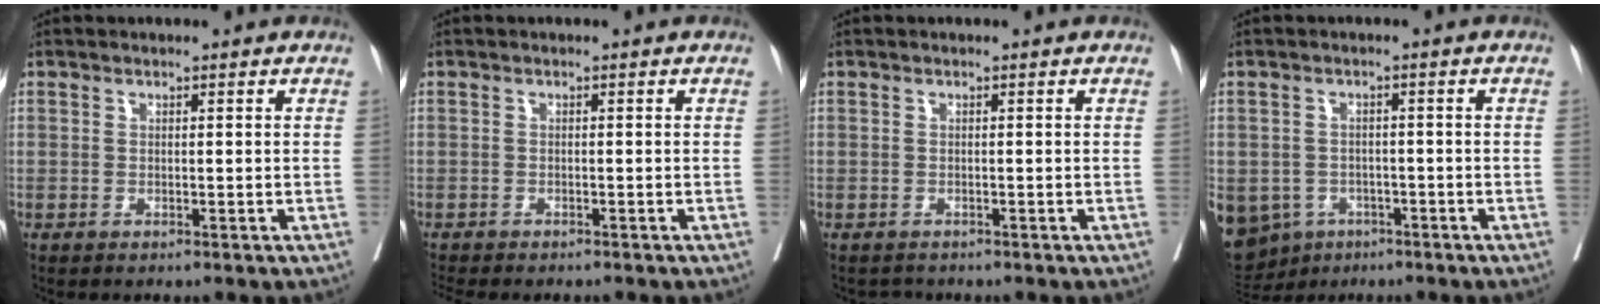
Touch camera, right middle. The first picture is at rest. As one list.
[{"total": 4.9, "force": [-4.3, 1.0, 1.9], "torque": [-0.022, -0.005, -0.064]}, {"total": 1.1, "force": [-1.0, 0.4, -0.2], "torque": [0.001, -0.003, -0.017]}, {"total": 13.6, "force": [-6.6, 11.0, 4.4], "torque": [-0.136, -0.001, -0.085]}]